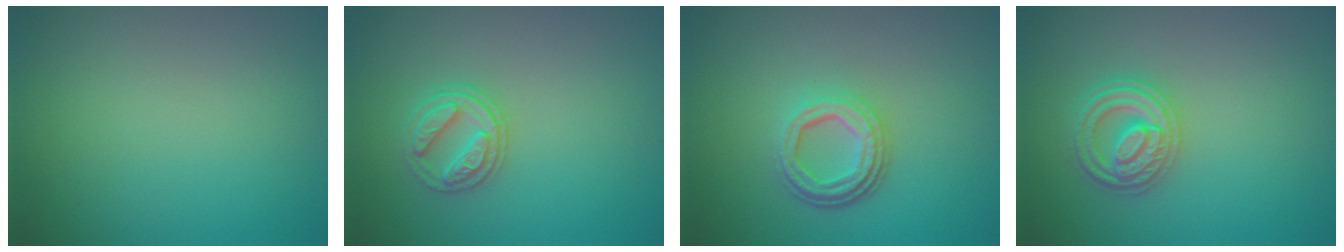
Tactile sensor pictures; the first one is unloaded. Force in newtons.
{"total": 2.6, "press": 2.5, "slide": 0.7}
{"total": 4.3, "press": 3.3, "slide": 2.8}
{"total": 3.6, "press": 3.4, "slide": 1.0}